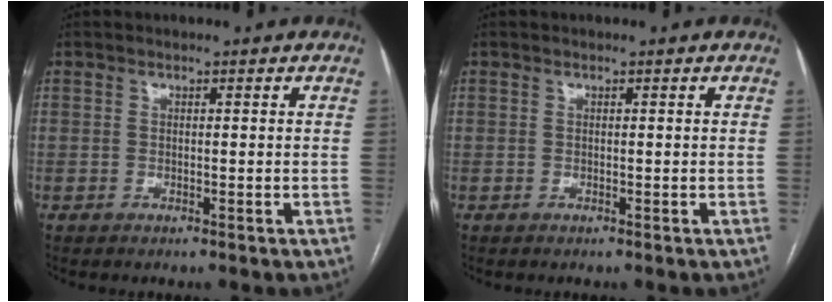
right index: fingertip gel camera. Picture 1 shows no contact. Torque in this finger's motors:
{"motor_torque": [0.00, 0.00, 0.00, 0.00]}